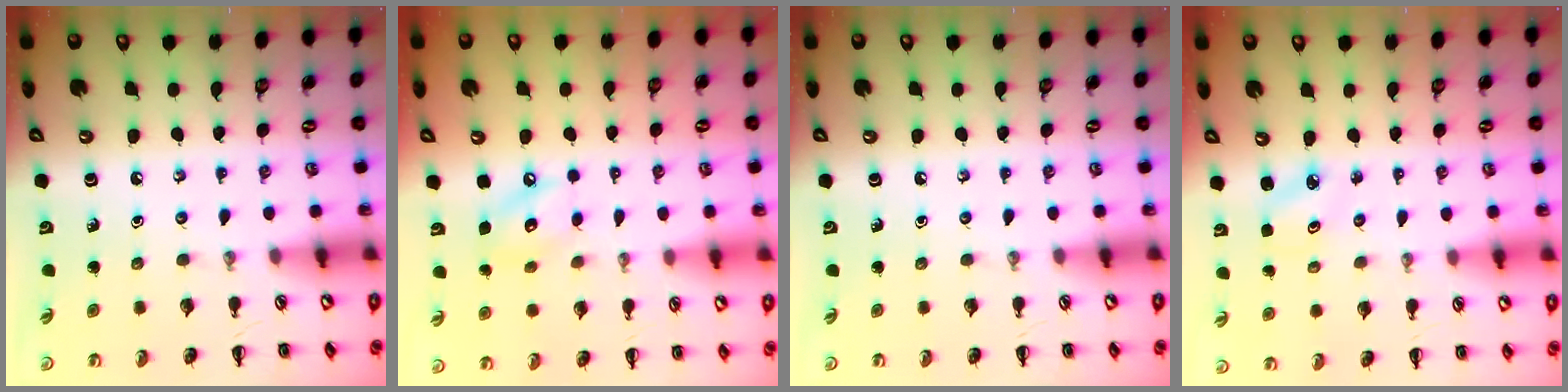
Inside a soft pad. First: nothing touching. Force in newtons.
{"total": 8.6, "press": 8.5, "slide": 1.0}
{"total": 0.0}
{"total": 2.5, "press": 2.4, "slide": 0.5}